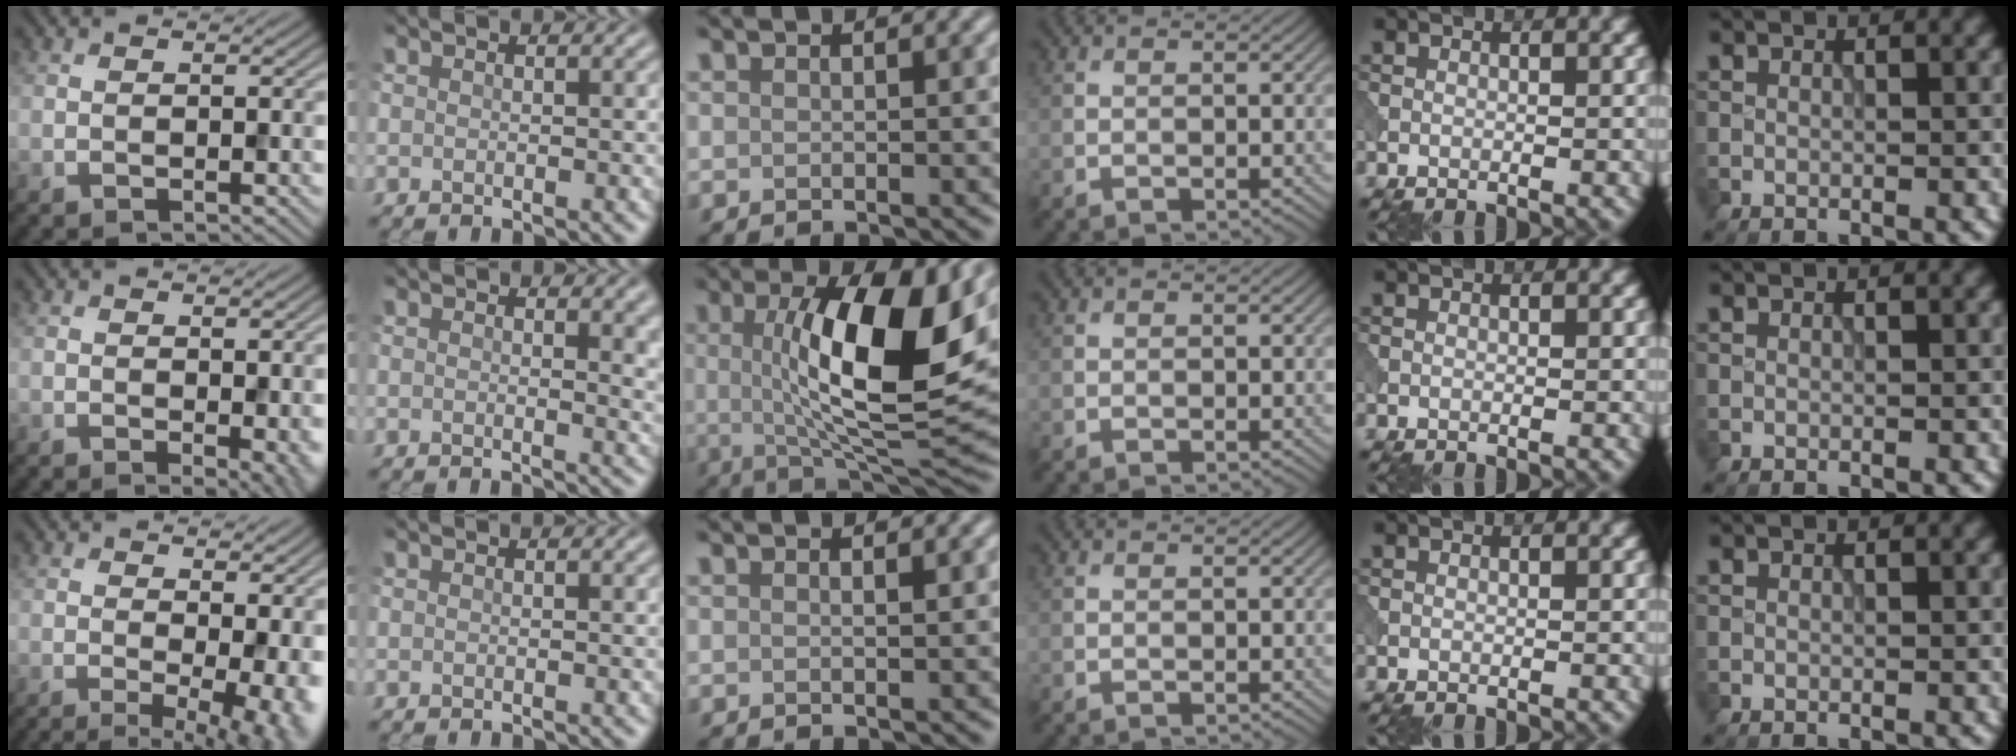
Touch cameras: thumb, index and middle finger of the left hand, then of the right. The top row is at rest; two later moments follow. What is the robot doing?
{"motion": "pour", "object": "beaker"}